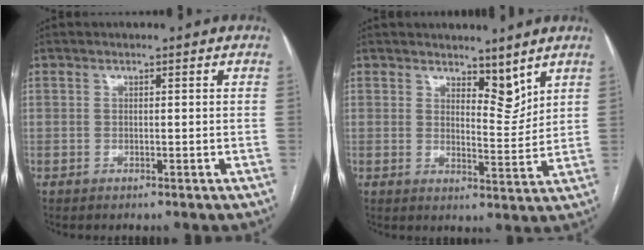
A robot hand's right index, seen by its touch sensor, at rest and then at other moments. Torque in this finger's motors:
{"motor_torque": [-0.07, 0.12, 0.03, 0.00]}